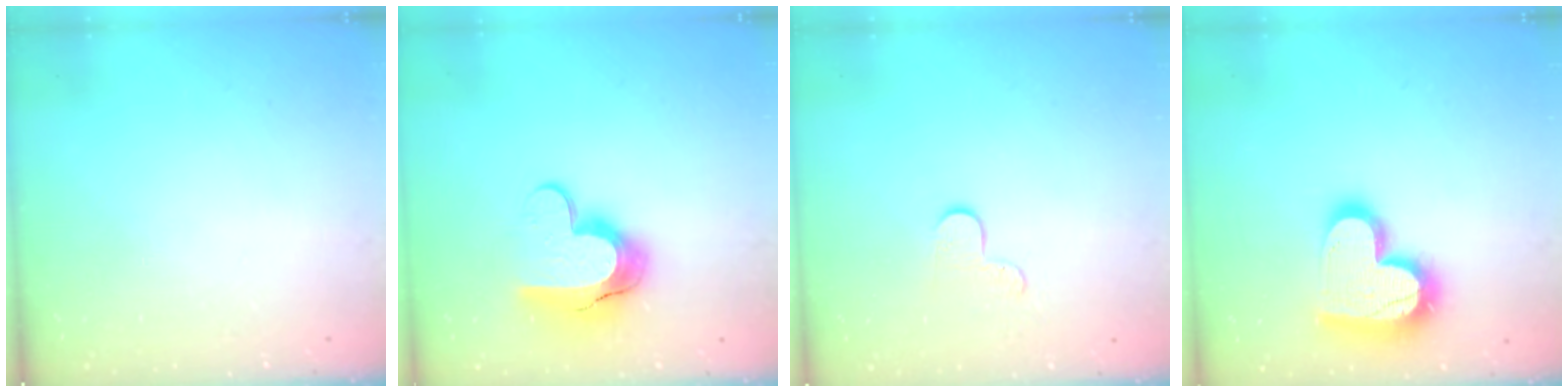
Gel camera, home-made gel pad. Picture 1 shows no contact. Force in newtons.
{"total": 12.8, "press": 12.8, "slide": 0.9}
{"total": 5.1, "press": 5.1, "slide": 0.5}
{"total": 17.7, "press": 17.6, "slide": 1.7}